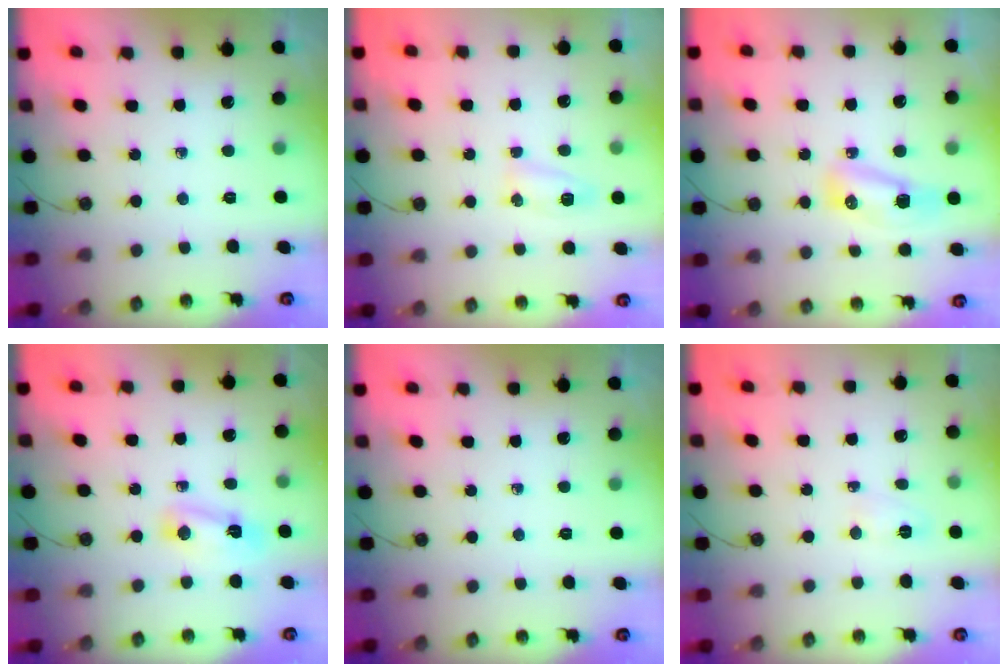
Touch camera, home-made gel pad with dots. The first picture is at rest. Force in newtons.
{"total": 5.0, "press": 5.0, "slide": 0.6}
{"total": 10.5, "press": 9.3, "slide": 4.9}
{"total": 4.4, "press": 4.4, "slide": 0.3}
{"total": 0.0}
{"total": 3.5, "press": 3.4, "slide": 0.7}